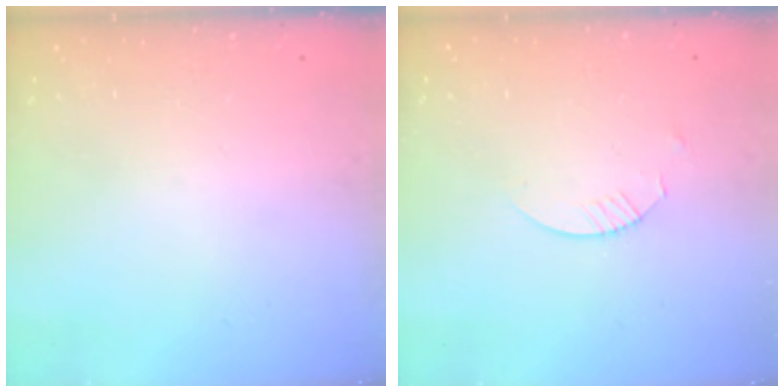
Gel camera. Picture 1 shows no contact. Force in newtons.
{"total": 1.8, "press": 1.8, "slide": 0.2}